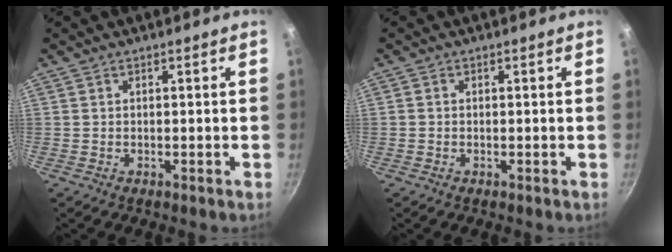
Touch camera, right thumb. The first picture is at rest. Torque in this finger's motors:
{"motor_torque": [0.35, -0.23, -0.29, 0.20, 0.03]}